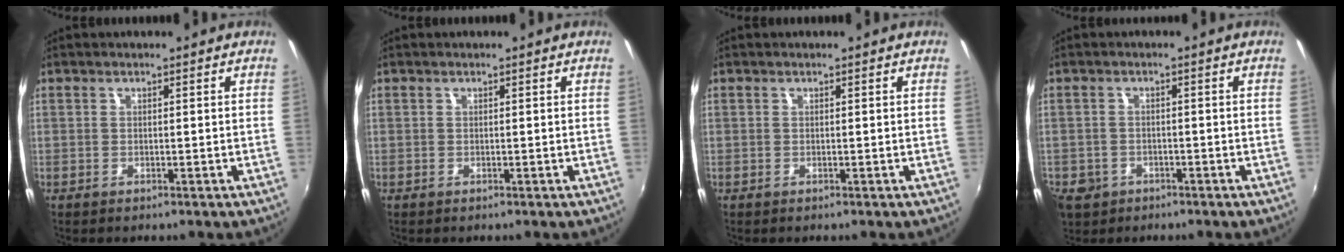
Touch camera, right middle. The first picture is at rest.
{"total": 0.0}
{"total": 0.0}
{"total": 6.5, "force": [-3.2, 5.2, 2.4], "torque": [-0.072, -0.009, -0.051]}